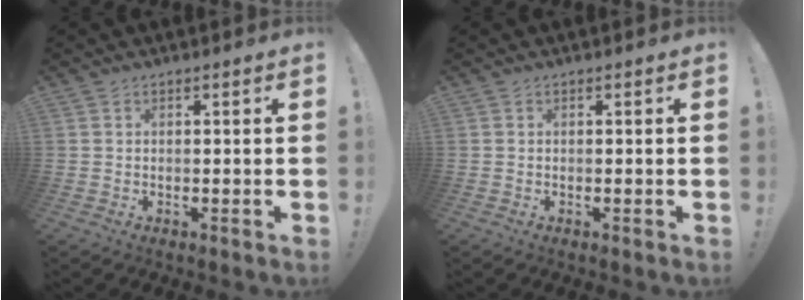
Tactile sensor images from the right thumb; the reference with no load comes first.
{"total": 0.0}